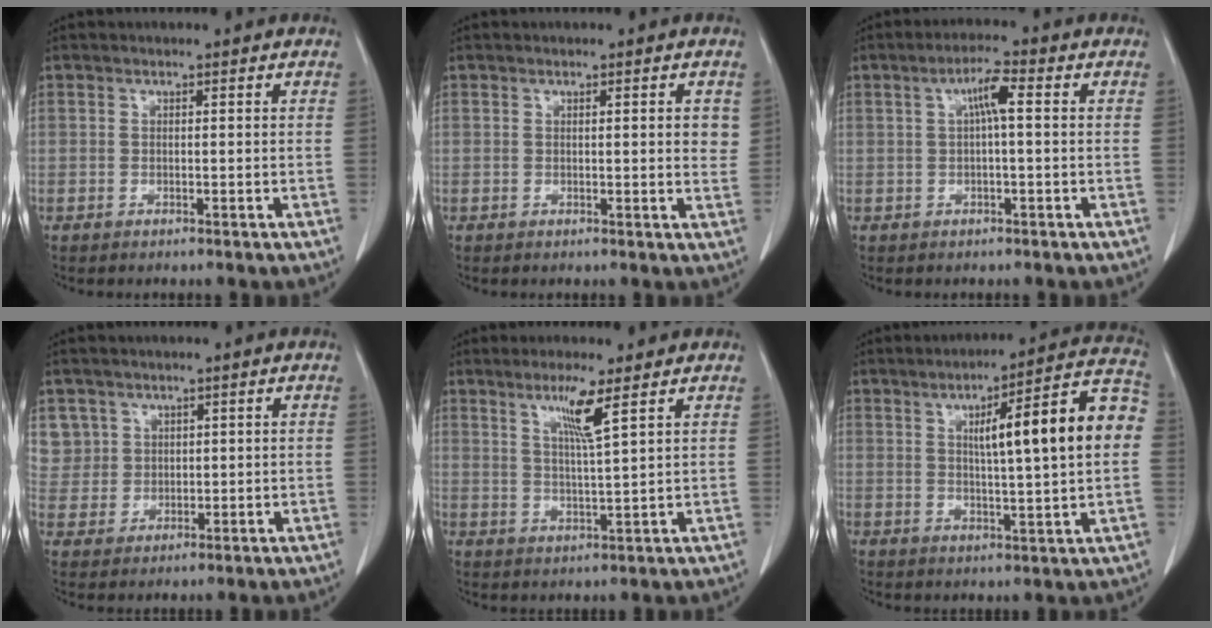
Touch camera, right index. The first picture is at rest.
{"total": 2.6, "force": [0.8, 0.6, 2.4], "torque": [-0.027, -0.002, 0.007]}
{"total": 4.0, "force": [0.7, 0.4, 3.9], "torque": [-0.069, 0.010, 0.012]}
{"total": 5.9, "force": [2.9, 5.2, -0.1], "torque": [0.010, 0.008, 0.066]}
{"total": 5.5, "force": [3.0, -0.8, 4.5], "torque": [-0.086, -0.010, 0.058]}
{"total": 15.3, "force": [2.4, 1.3, 15.1], "torque": [-0.210, 0.030, 0.032]}